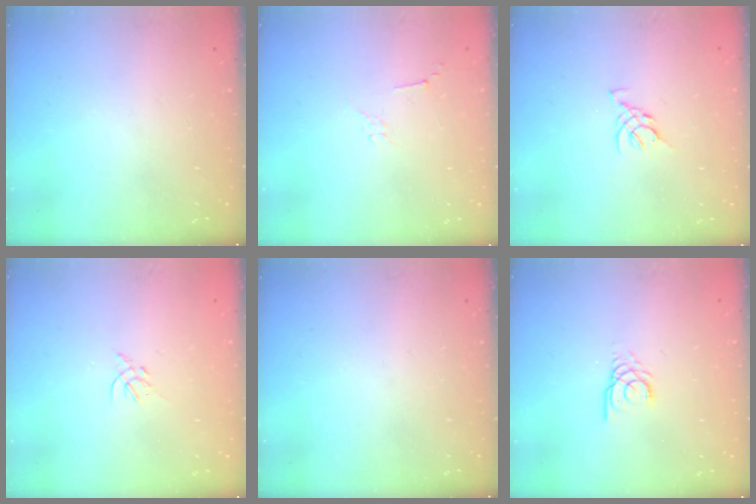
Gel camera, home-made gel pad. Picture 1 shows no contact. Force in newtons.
{"total": 3.3, "press": 3.2, "slide": 0.8}
{"total": 3.6, "press": 3.5, "slide": 0.8}
{"total": 1.4, "press": 1.3, "slide": 0.5}
{"total": 0.0}
{"total": 3.0, "press": 3.0, "slide": 0.3}